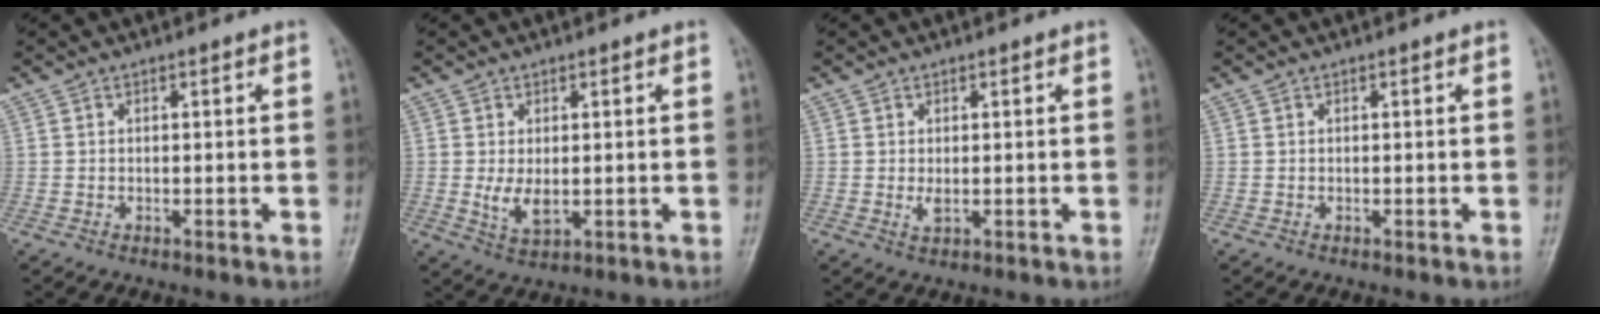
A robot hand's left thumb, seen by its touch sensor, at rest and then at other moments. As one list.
[{"total": 4.2, "force": [0.1, 2.5, 3.5], "torque": [-0.061, -0.012, 0.008]}, {"total": 1.8, "force": [0.2, 1.0, 1.5], "torque": [-0.024, -0.005, 0.006]}, {"total": 0.0}]